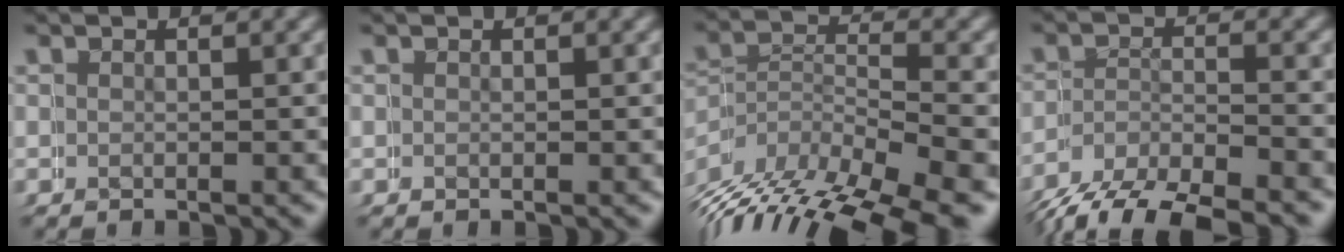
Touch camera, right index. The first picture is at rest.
{"total": 0.0}
{"total": 6.2, "force": [-3.5, 4.0, 3.2], "torque": [-0.070, -0.027, -0.045]}
{"total": 5.8, "force": [-4.4, 3.1, 2.2], "torque": [-0.042, -0.015, -0.067]}